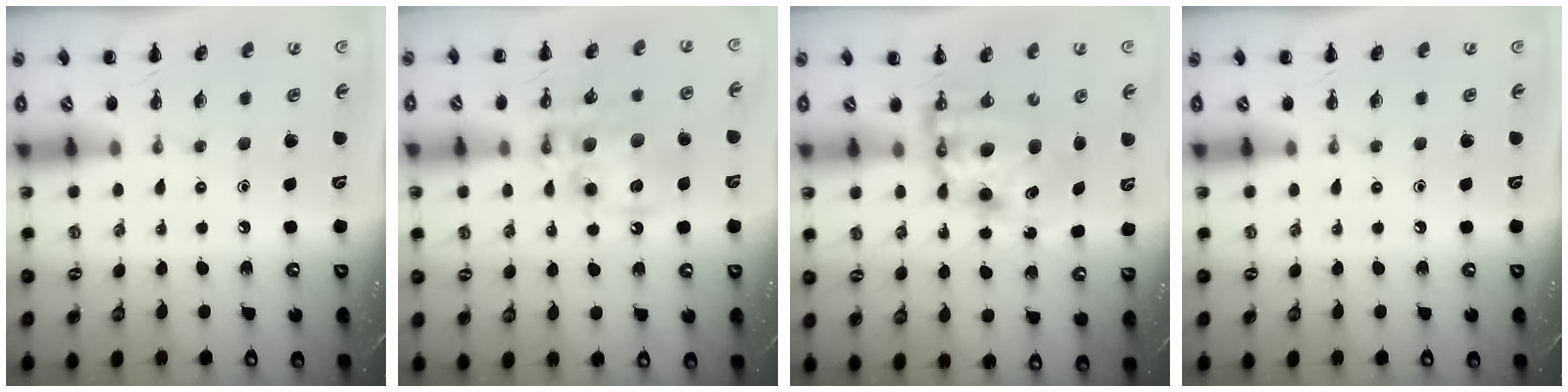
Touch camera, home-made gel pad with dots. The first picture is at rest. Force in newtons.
{"total": 12.7, "press": 12.4, "slide": 2.9}
{"total": 9.8, "press": 9.5, "slide": 2.5}
{"total": 0.0}